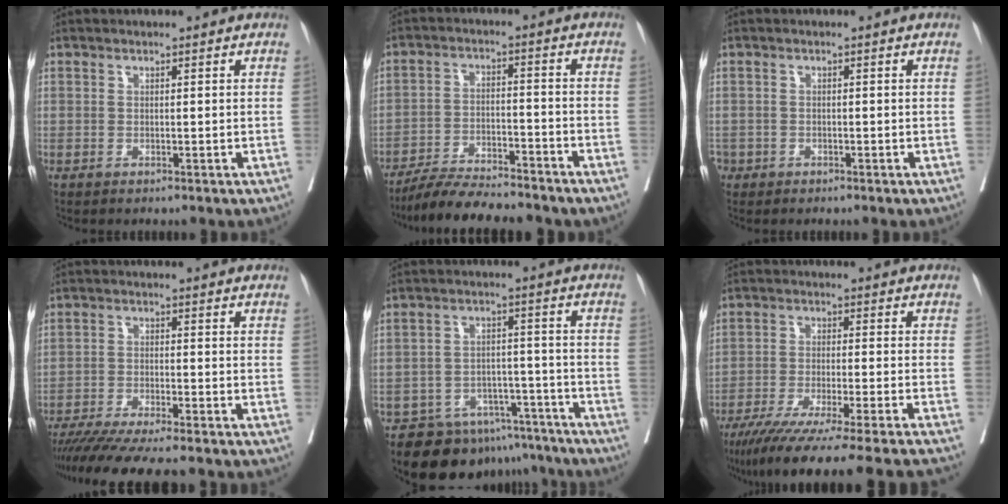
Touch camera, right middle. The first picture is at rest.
{"total": 12.2, "force": [-11.0, 1.6, 5.1], "torque": [-0.077, -0.009, -0.176]}
{"total": 1.6, "force": [-1.0, 1.2, 0.2], "torque": [-0.007, 0.003, -0.019]}
{"total": 14.4, "force": [-12.6, 0.5, 7.0], "torque": [-0.098, -0.030, -0.191]}
{"total": 13.3, "force": [-11.3, 6.3, 2.9], "torque": [-0.028, 0.028, -0.152]}
{"total": 21.6, "force": [-18.7, -1.7, 10.8], "torque": [-0.128, -0.075, -0.276]}